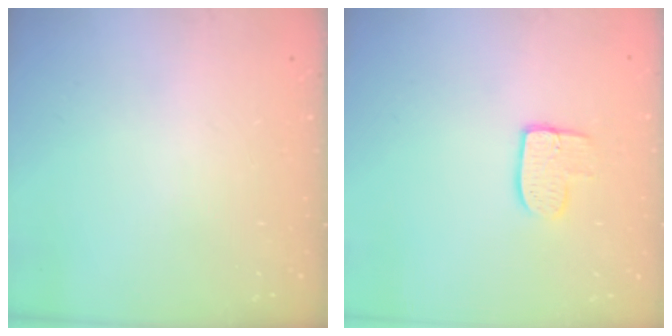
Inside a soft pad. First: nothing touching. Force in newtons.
{"total": 7.9, "press": 7.9, "slide": 0.5}